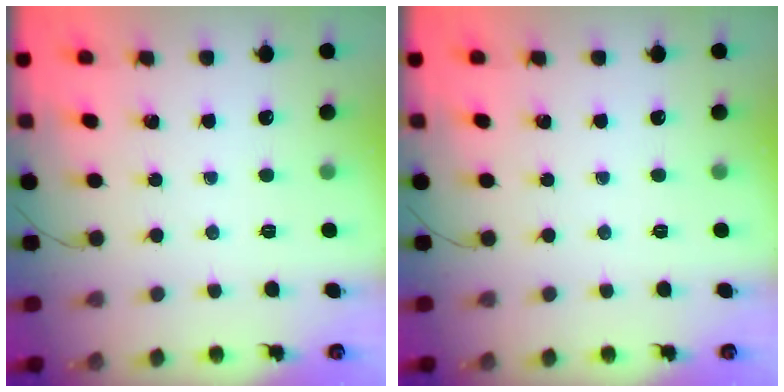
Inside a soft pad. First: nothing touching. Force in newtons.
{"total": 0.0}